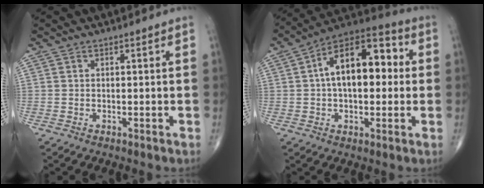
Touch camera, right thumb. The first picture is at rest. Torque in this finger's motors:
{"motor_torque": [1.13, 3.77, 1.84, 0.25, 0.41]}